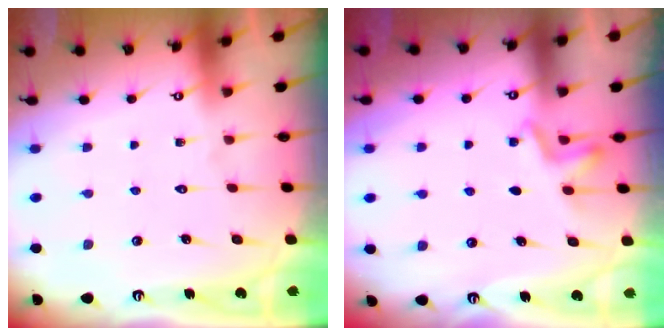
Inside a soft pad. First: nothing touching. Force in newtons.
{"total": 3.3, "press": 2.9, "slide": 1.4}